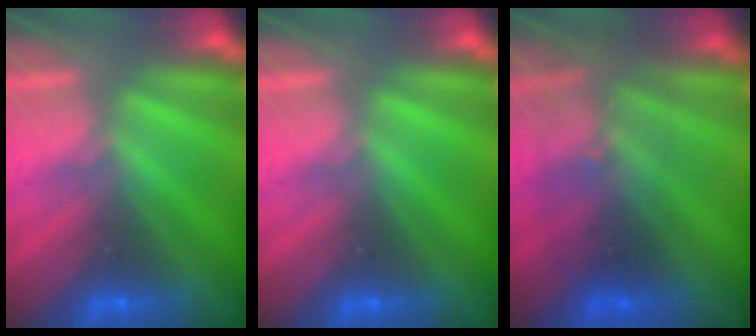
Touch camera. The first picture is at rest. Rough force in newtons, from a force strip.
{"total": 0.0}
{"total": 2.9}